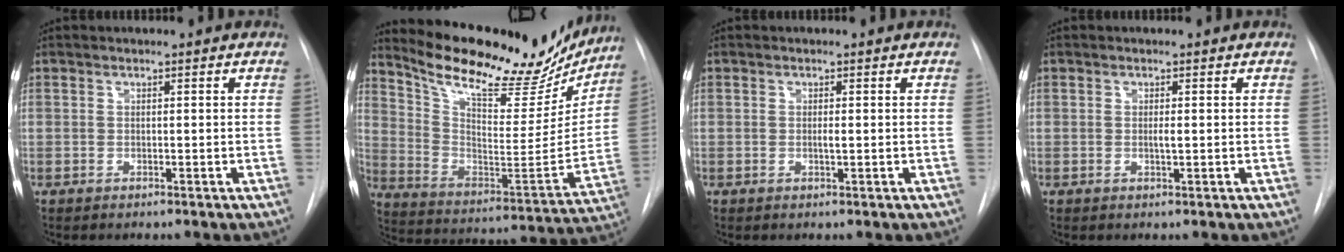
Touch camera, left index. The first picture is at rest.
{"total": 24.3, "force": [20.5, 7.2, 10.9], "torque": [-0.172, -0.026, 0.299]}
{"total": 0.8, "force": [-0.4, 0.0, 0.7], "torque": [-0.016, -0.008, -0.007]}
{"total": 0.9, "force": [-0.4, 0.0, 0.8], "torque": [-0.018, -0.008, -0.007]}